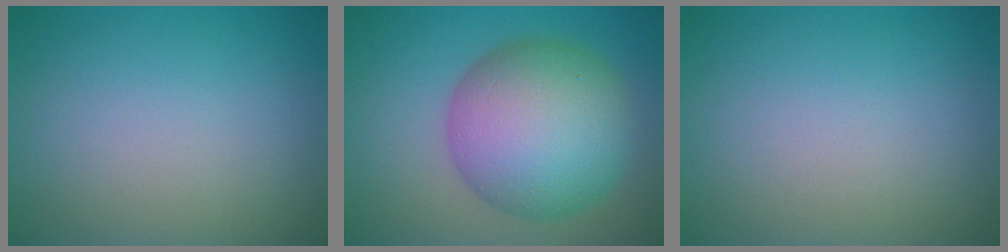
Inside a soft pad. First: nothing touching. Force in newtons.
{"total": 11.5, "press": 11.5, "slide": 0.2}
{"total": 0.0}